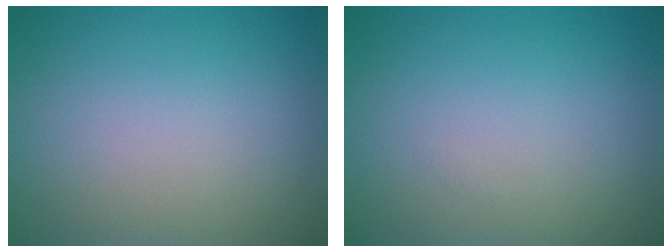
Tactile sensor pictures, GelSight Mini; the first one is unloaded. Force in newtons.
{"total": 0.0}